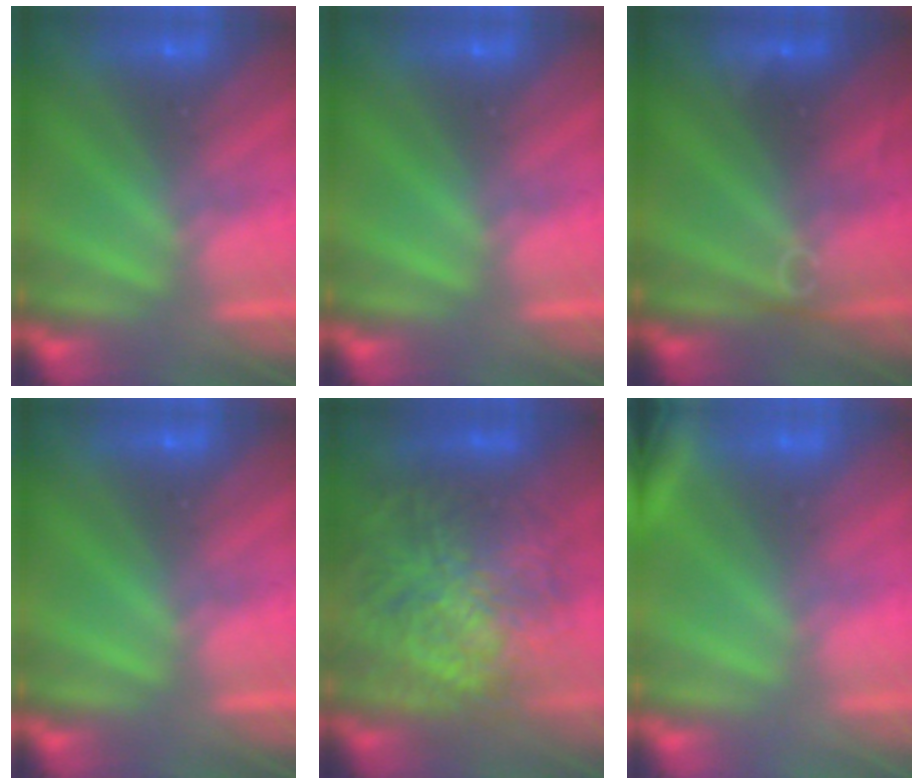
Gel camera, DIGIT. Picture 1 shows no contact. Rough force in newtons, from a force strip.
{"total": 0.0}
{"total": 2.6}
{"total": 0.0}
{"total": 7.2}
{"total": 3.8}